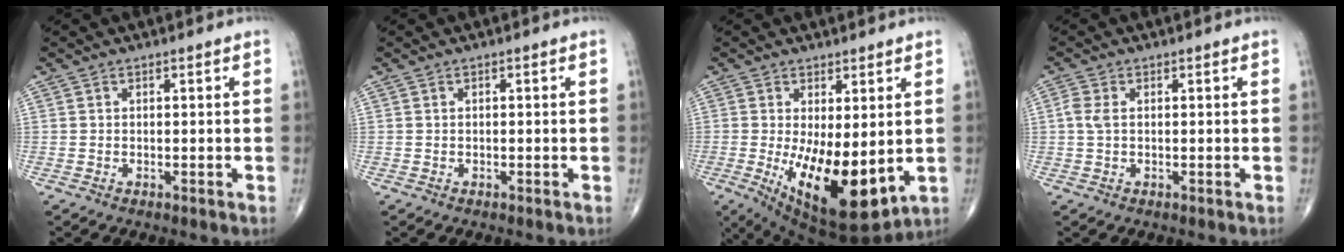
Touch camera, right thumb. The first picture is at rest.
{"total": 0.0}
{"total": 16.3, "force": [-2.2, 6.6, 14.8], "torque": [-0.234, -0.037, -0.010]}
{"total": 2.3, "force": [0.3, 1.3, 1.9], "torque": [-0.056, 0.007, 0.004]}